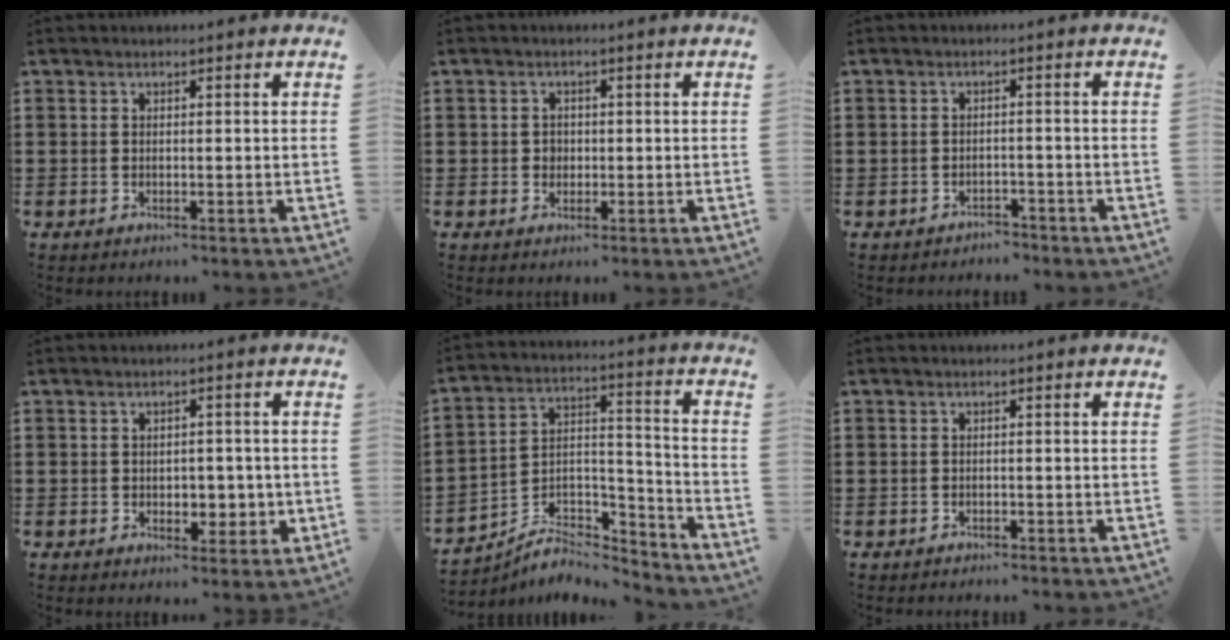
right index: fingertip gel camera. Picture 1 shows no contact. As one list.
[{"total": 1.3, "force": [-0.1, 1.2, 0.6], "torque": [-0.013, 0.004, -0.003]}, {"total": 2.1, "force": [-2.1, 0.3, -0.3], "torque": [-0.003, 0.004, -0.049]}, {"total": 3.6, "force": [-0.4, 2.7, 2.4], "torque": [-0.034, 0.002, -0.012]}, {"total": 6.5, "force": [-5.7, 2.7, 1.7], "torque": [-0.030, 0.012, -0.111]}, {"total": 0.9, "force": [-0.9, 0.2, 0.0], "torque": [-0.001, 0.002, -0.019]}]